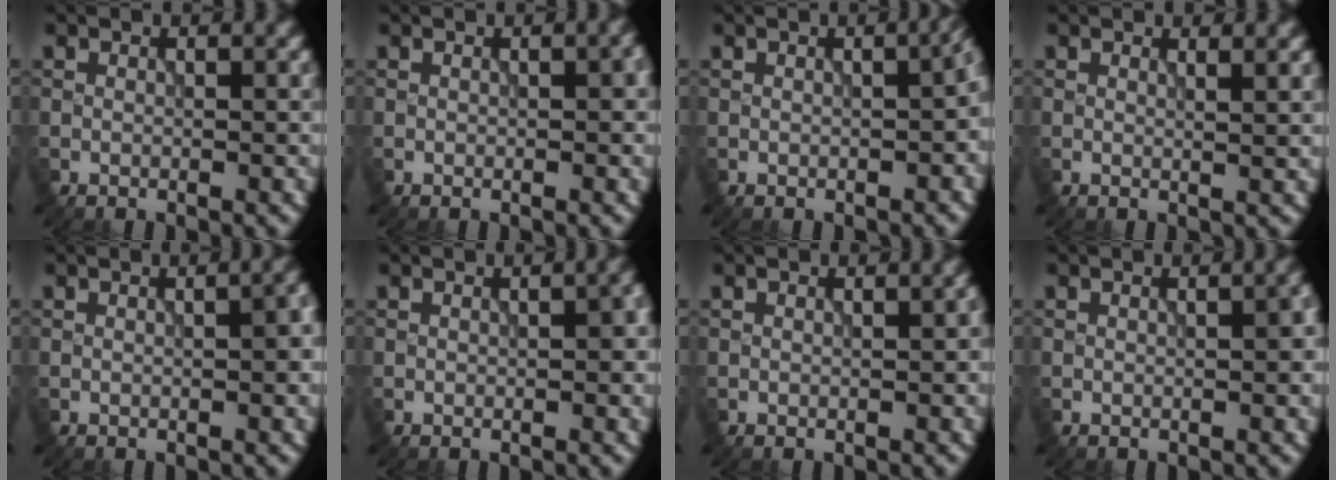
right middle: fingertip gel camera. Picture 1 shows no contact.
{"total": 1.5, "force": [0.0, 0.7, 1.3], "torque": [-0.015, 0.000, 0.004]}
{"total": 4.0, "force": [-0.4, 1.6, 3.6], "torque": [-0.039, -0.006, 0.003]}
{"total": 1.5, "force": [1.2, 0.4, 0.8], "torque": [-0.001, -0.001, 0.009]}
{"total": 4.0, "force": [-0.1, 1.7, 3.7], "torque": [-0.025, 0.004, 0.008]}
{"total": 2.7, "force": [-0.1, 1.2, 2.5], "torque": [-0.025, 0.000, 0.009]}
{"total": 1.3, "force": [0.0, 0.6, 1.1], "torque": [-0.011, -0.001, 0.005]}
{"total": 2.5, "force": [-0.1, 0.9, 2.3], "torque": [-0.022, 0.002, 0.009]}